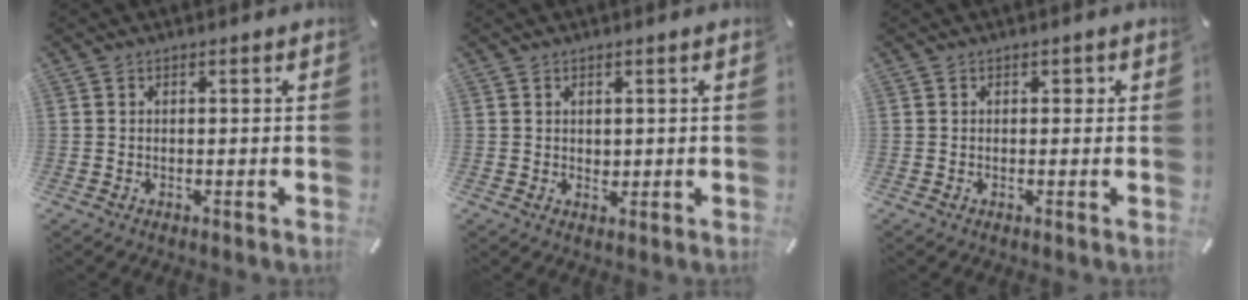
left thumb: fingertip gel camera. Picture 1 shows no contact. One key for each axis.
{"total": 1.4, "fx": 0.7, "fy": 1.2, "fz": 0.3, "tx": 0.000, "ty": -0.001, "tz": 0.011}
{"total": 0.9, "fx": 0.1, "fy": 0.8, "fz": 0.3, "tx": 0.001, "ty": 0.003, "tz": -0.002}